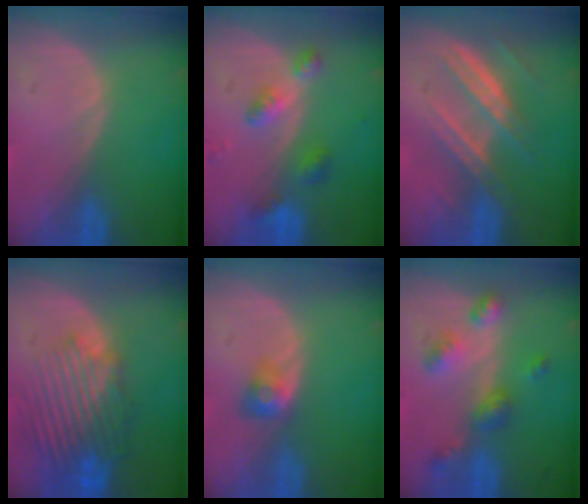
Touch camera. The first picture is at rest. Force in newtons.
{"total": 5.6, "press": 4.9, "slide": 2.7}
{"total": 7.7, "press": 6.9, "slide": 3.5}
{"total": 10.2, "press": 9.1, "slide": 4.7}
{"total": 2.9, "press": 2.5, "slide": 1.6}
{"total": 6.3, "press": 5.5, "slide": 3.1}